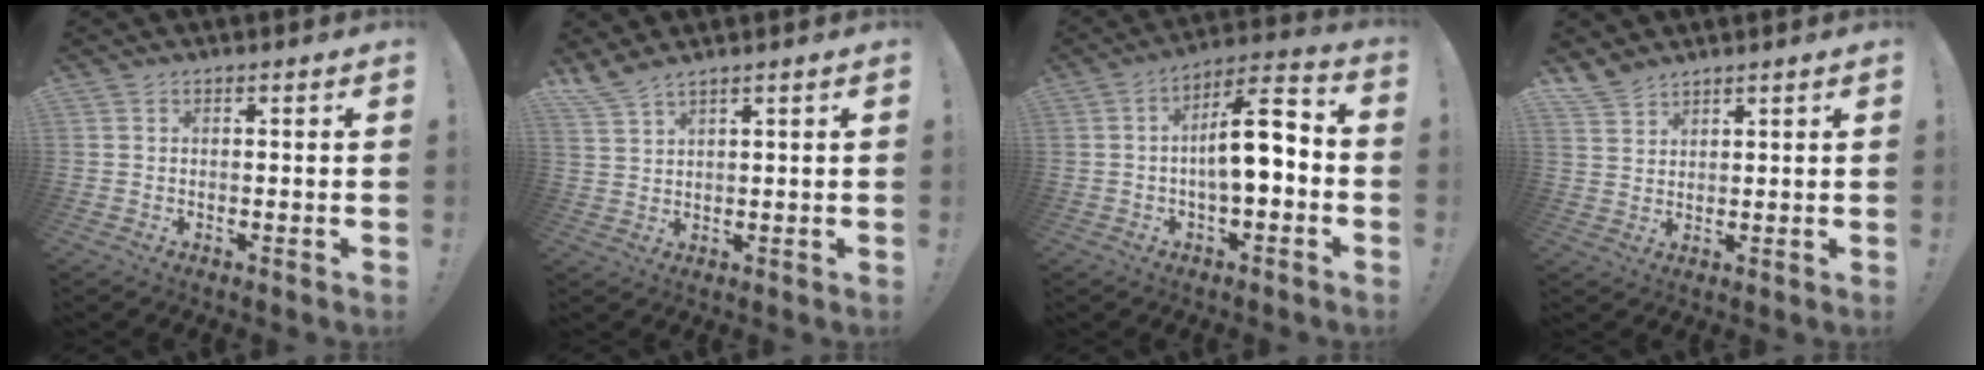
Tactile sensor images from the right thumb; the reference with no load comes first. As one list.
[{"total": 4.1, "force": [3.5, 0.2, 2.1], "torque": [-0.050, -0.018, 0.066]}, {"total": 12.5, "force": [-0.9, 4.0, 11.8], "torque": [-0.182, 0.001, -0.018]}, {"total": 4.7, "force": [4.2, 1.8, 1.2], "torque": [-0.021, -0.028, 0.080]}]